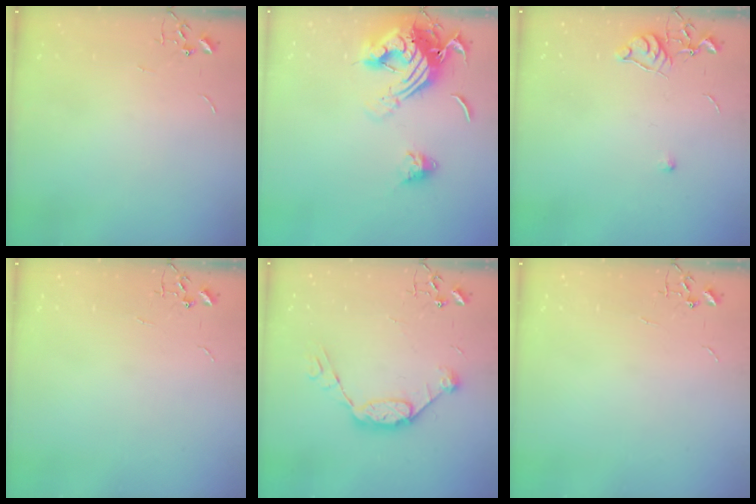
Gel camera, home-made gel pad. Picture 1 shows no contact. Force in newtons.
{"total": 19.1, "press": 19.0, "slide": 1.8}
{"total": 5.9, "press": 5.8, "slide": 0.8}
{"total": 0.0}
{"total": 11.0, "press": 10.9, "slide": 0.7}
{"total": 0.0}